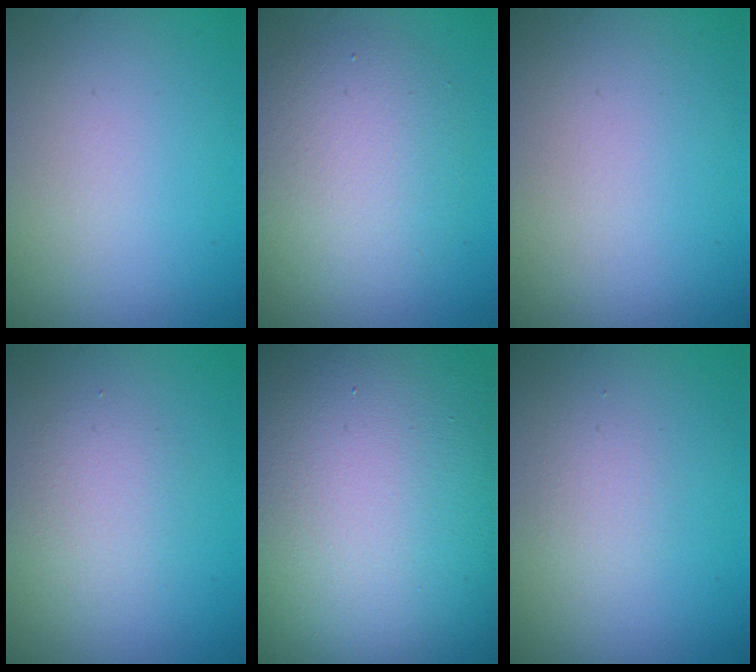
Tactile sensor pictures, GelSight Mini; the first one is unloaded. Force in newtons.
{"total": 5.1, "press": 5.1, "slide": 0.5}
{"total": 0.0}
{"total": 2.1, "press": 2.1, "slide": 0.2}
{"total": 23.8, "press": 23.8, "slide": 1.2}
{"total": 1.1, "press": 1.1, "slide": 0.0}